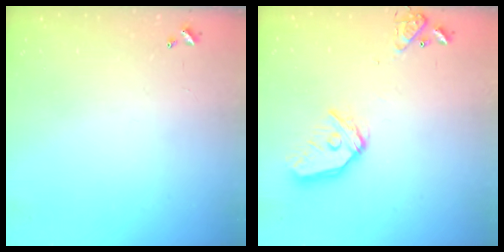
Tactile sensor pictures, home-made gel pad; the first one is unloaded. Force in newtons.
{"total": 15.8, "press": 15.6, "slide": 2.1}